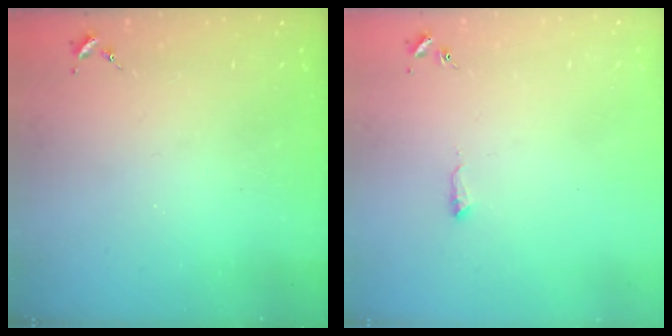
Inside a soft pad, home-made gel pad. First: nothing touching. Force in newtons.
{"total": 6.5, "press": 6.5, "slide": 0.6}